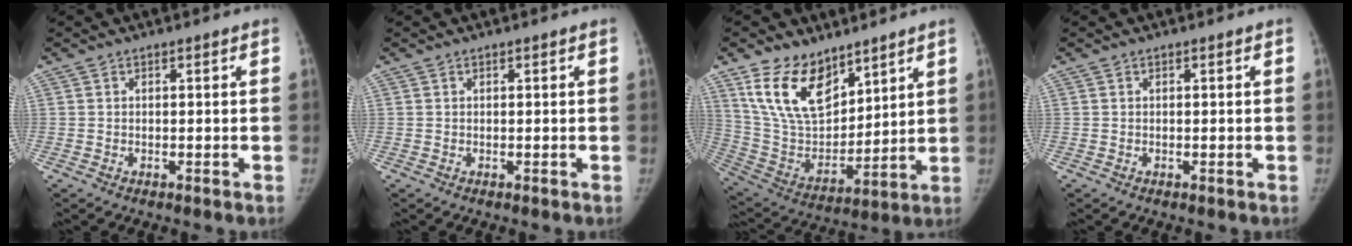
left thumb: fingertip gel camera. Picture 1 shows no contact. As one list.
[{"total": 0.0}, {"total": 16.7, "force": [10.7, 9.1, 9.0], "torque": [-0.122, -0.057, 0.224]}, {"total": 0.0}]